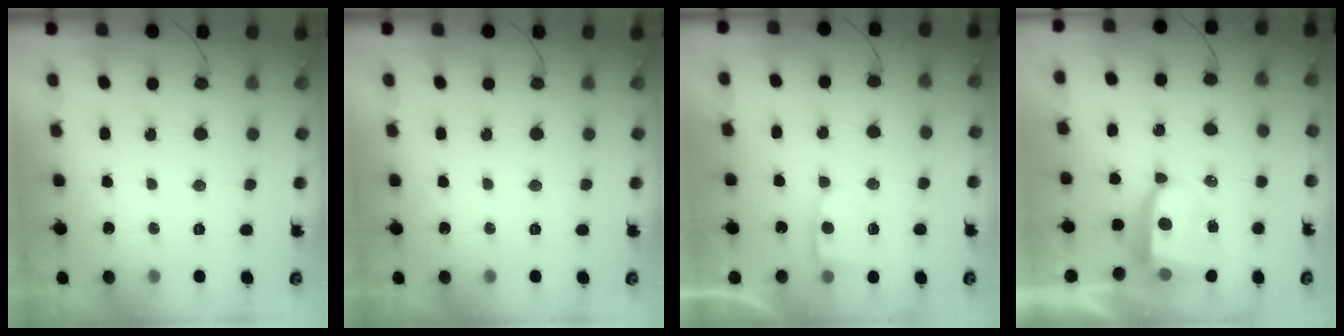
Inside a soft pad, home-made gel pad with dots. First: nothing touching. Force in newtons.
{"total": 0.0}
{"total": 4.0, "press": 4.0, "slide": 0.4}
{"total": 6.6, "press": 6.5, "slide": 0.9}